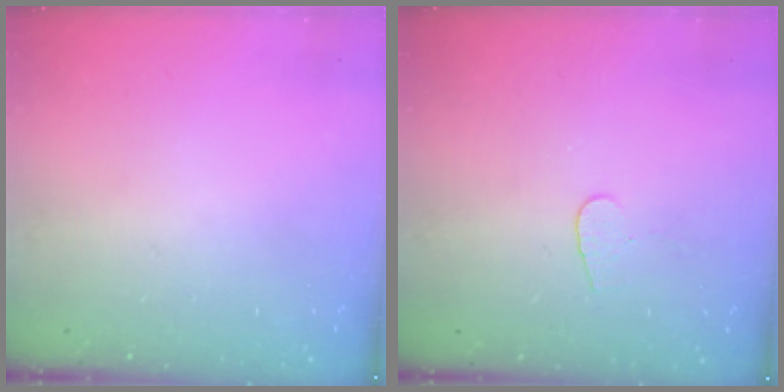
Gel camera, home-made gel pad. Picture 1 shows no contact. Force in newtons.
{"total": 4.0, "press": 4.0, "slide": 0.4}